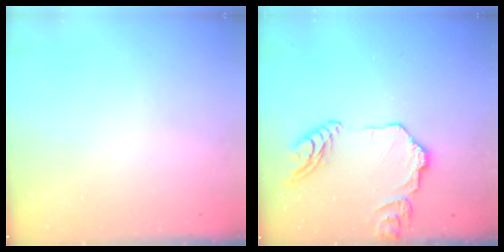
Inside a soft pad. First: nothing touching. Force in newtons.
{"total": 13.4, "press": 13.4, "slide": 1.3}